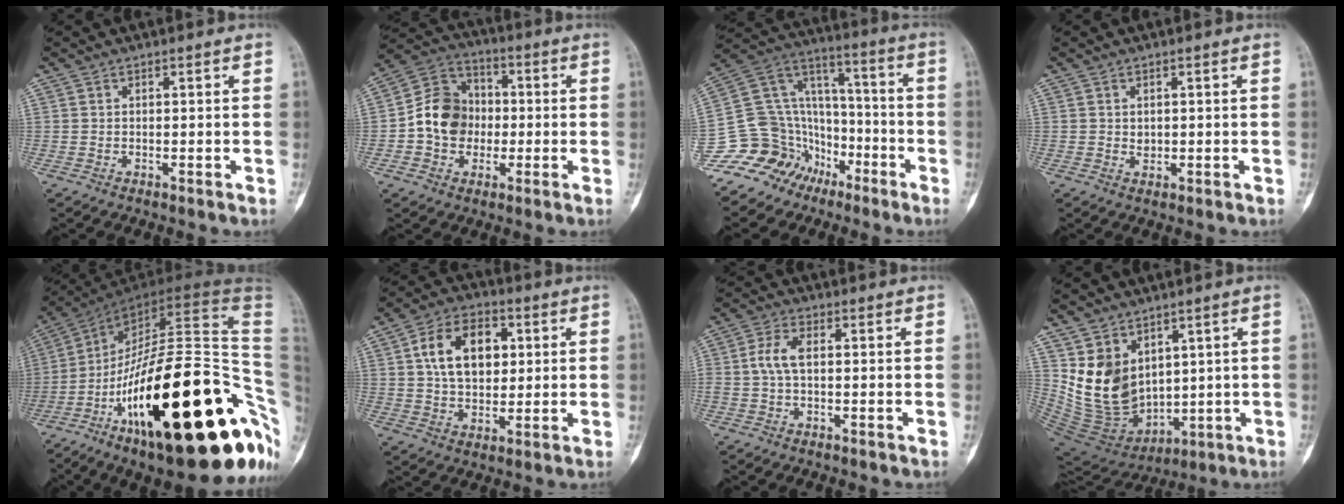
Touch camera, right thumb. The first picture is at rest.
{"total": 11.6, "force": [-1.1, 10.0, 5.9], "torque": [-0.079, 0.034, -0.031]}
{"total": 16.9, "force": [-10.5, 13.0, 2.6], "torque": [-0.021, 0.130, -0.186]}
{"total": 1.2, "force": [0.2, 1.0, 0.6], "torque": [-0.006, -0.002, 0.007]}
{"total": 42.5, "force": [-11.8, 14.6, 38.2], "torque": [-0.480, 0.080, -0.179]}
{"total": 13.4, "force": [3.1, 8.8, 9.5], "torque": [-0.131, 0.002, 0.049]}
{"total": 4.8, "force": [0.2, 2.4, 4.1], "torque": [-0.095, 0.011, 0.000]}
{"total": 12.7, "force": [4.1, 9.5, 7.4], "torque": [-0.101, -0.037, 0.112]}